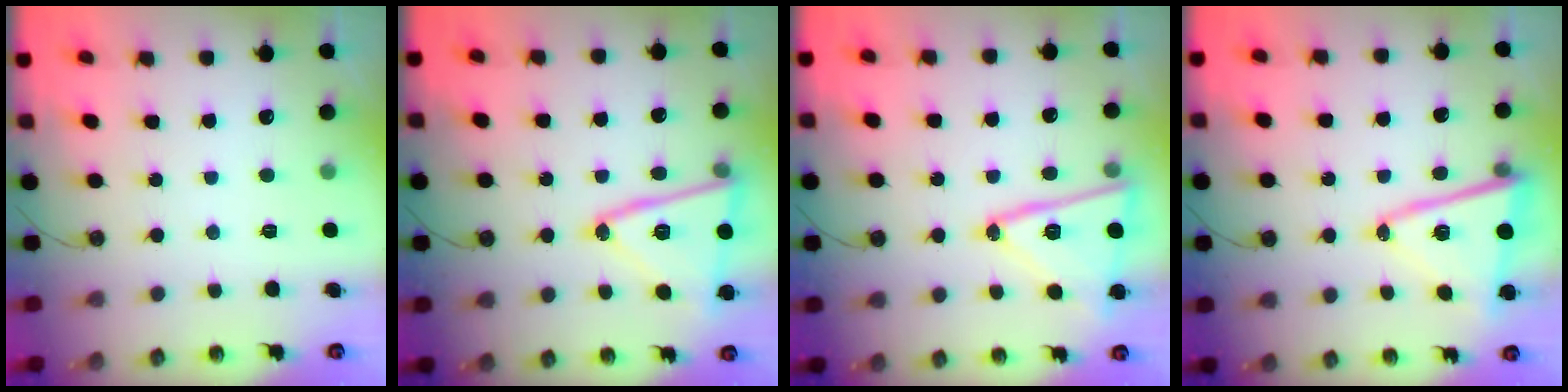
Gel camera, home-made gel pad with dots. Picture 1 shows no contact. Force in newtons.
{"total": 15.8, "press": 15.6, "slide": 2.5}
{"total": 16.7, "press": 16.7, "slide": 0.7}
{"total": 14.0, "press": 13.9, "slide": 1.3}